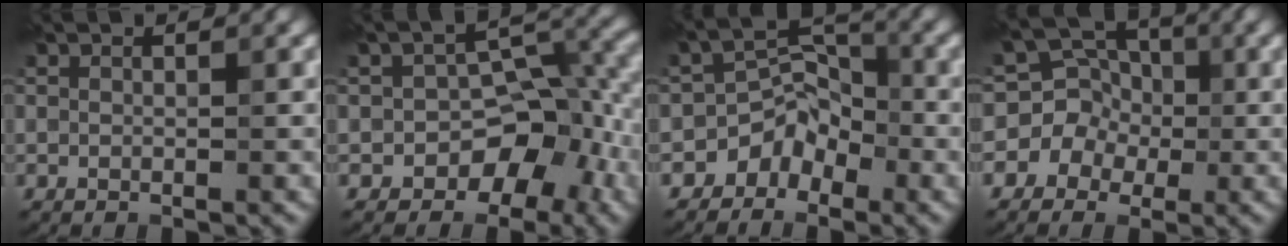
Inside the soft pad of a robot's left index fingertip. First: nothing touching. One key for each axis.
{"total": 5.9, "fx": -2.7, "fy": 4.0, "fz": 3.5, "tx": -0.022, "ty": 0.013, "tz": -0.047}
{"total": 3.2, "fx": -2.2, "fy": 2.2, "fz": 0.9, "tx": -0.007, "ty": 0.014, "tz": -0.043}
{"total": 4.9, "fx": -1.2, "fy": 4.7, "fz": 0.9, "tx": 0.008, "ty": 0.029, "tz": -0.039}